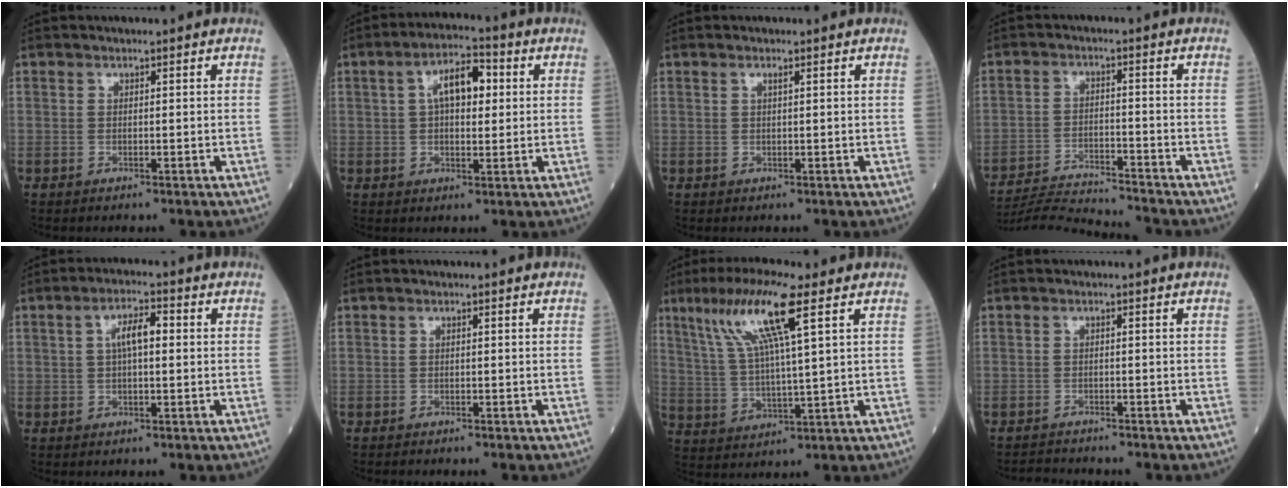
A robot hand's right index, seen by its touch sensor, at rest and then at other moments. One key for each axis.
{"total": 7.6, "fx": 1.8, "fy": 3.1, "fz": 6.7, "tx": -0.115, "ty": 0.022, "tz": 0.027}
{"total": 0.7, "fx": 0.4, "fy": -0.1, "fz": 0.5, "tx": -0.014, "ty": 0.002, "tz": 0.007}
{"total": 10.5, "fx": -10.2, "fy": -1.7, "fz": 1.7, "tx": -0.025, "ty": -0.007, "tz": -0.177}
{"total": 4.6, "fx": 0.7, "fy": 1.4, "fz": 4.3, "tx": -0.078, "ty": 0.015, "tz": 0.012}
{"total": 0.0}
{"total": 12.1, "fx": 6.0, "fy": 0.0, "fz": 10.5, "tx": -0.216, "ty": 0.014, "tz": 0.114}
{"total": 2.1, "fx": -2.1, "fy": -0.2, "fz": -0.2, "tx": -0.004, "ty": -0.013, "tz": -0.034}